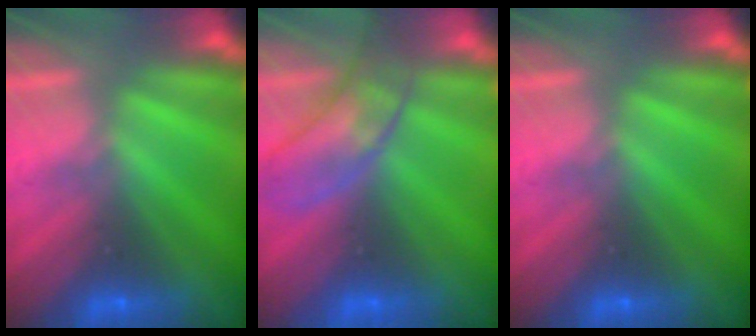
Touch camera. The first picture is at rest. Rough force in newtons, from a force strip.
{"total": 2.9}
{"total": 0.0}